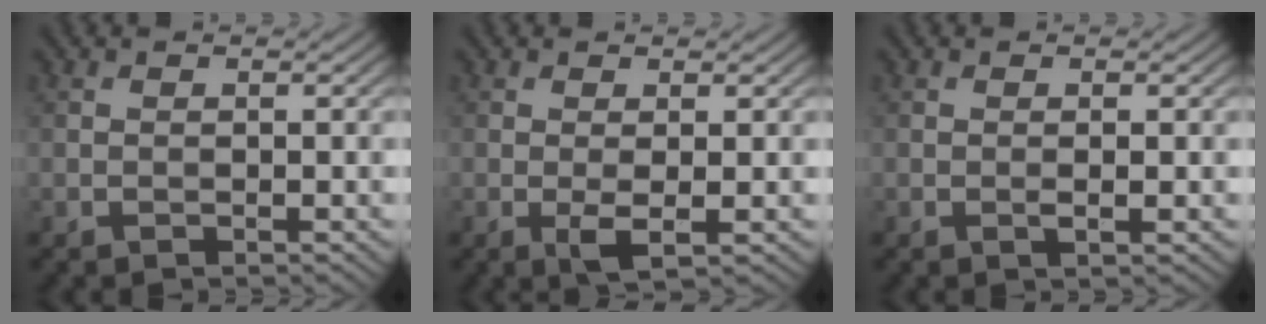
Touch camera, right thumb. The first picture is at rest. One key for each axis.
{"total": 2.2, "fx": -0.2, "fy": 0.4, "fz": 2.1, "tx": -0.047, "ty": -0.003, "tz": -0.006}
{"total": 1.0, "fx": -0.1, "fy": 0.1, "fz": 1.0, "tx": -0.021, "ty": -0.001, "tz": -0.004}